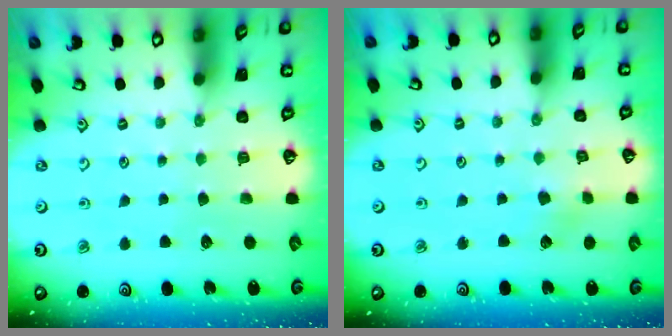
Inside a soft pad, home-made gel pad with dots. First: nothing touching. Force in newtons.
{"total": 2.3, "press": 2.3, "slide": 0.4}